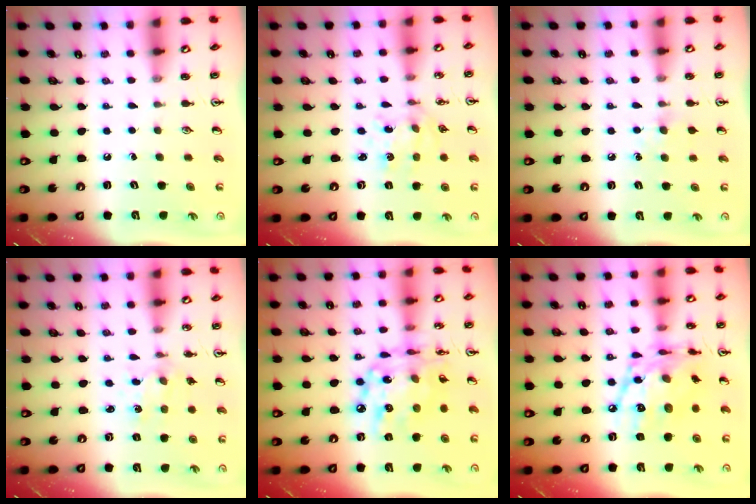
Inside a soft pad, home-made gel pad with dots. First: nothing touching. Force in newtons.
{"total": 2.6, "press": 2.4, "slide": 0.9}
{"total": 5.9, "press": 5.8, "slide": 1.0}
{"total": 1.6, "press": 1.6, "slide": 0.3}
{"total": 16.0, "press": 16.0, "slide": 1.4}
{"total": 15.4, "press": 15.3, "slide": 1.2}